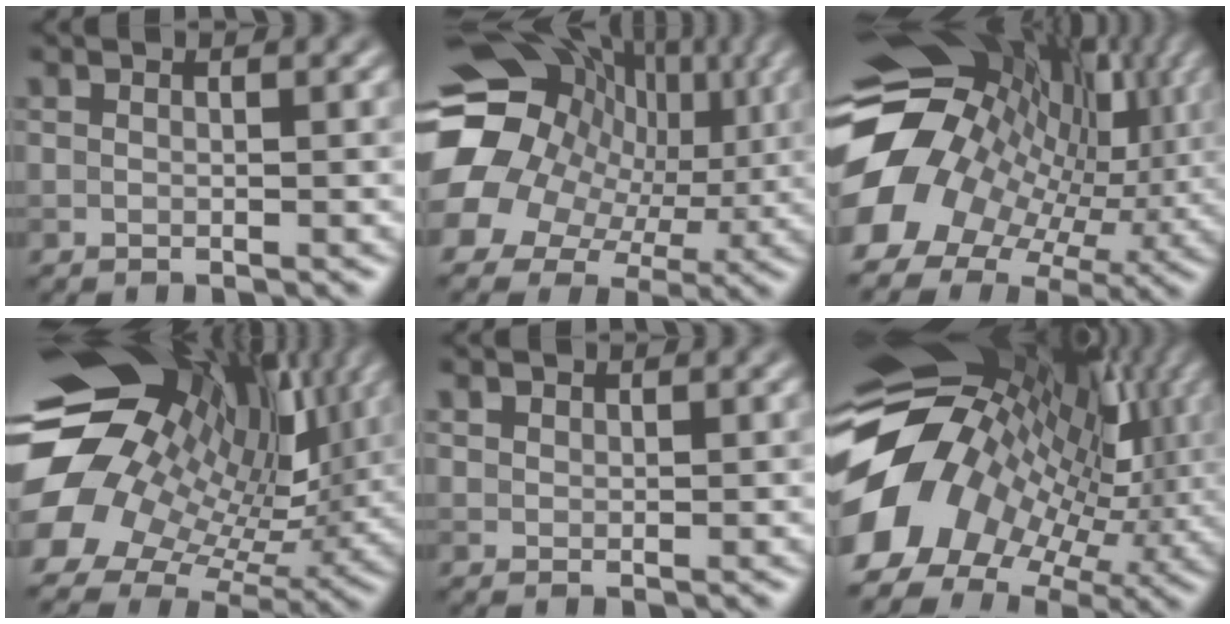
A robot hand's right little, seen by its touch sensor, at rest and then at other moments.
{"total": 18.8, "force": [1.8, 16.1, 9.6], "torque": [-0.186, 0.018, 0.009]}
{"total": 15.9, "force": [0.2, 12.1, 10.3], "torque": [-0.212, -0.008, 0.017]}
{"total": 17.7, "force": [2.1, 13.7, 11.0], "torque": [-0.216, 0.022, 0.048]}
{"total": 0.8, "force": [0.6, 0.5, 0.1], "torque": [-0.004, 0.001, 0.010]}
{"total": 14.9, "force": [-0.8, 10.8, 10.2], "torque": [-0.213, 0.005, -0.019]}